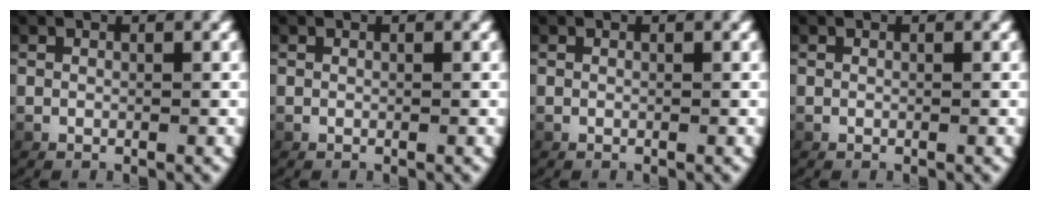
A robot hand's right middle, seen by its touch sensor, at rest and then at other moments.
{"total": 0.0}
{"total": 0.0}
{"total": 0.0}